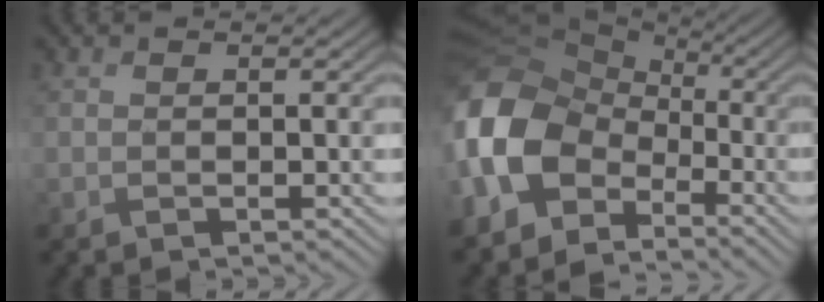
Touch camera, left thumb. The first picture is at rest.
{"total": 14.2, "force": [-3.8, 10.5, 8.7], "torque": [-0.243, -0.024, -0.082]}